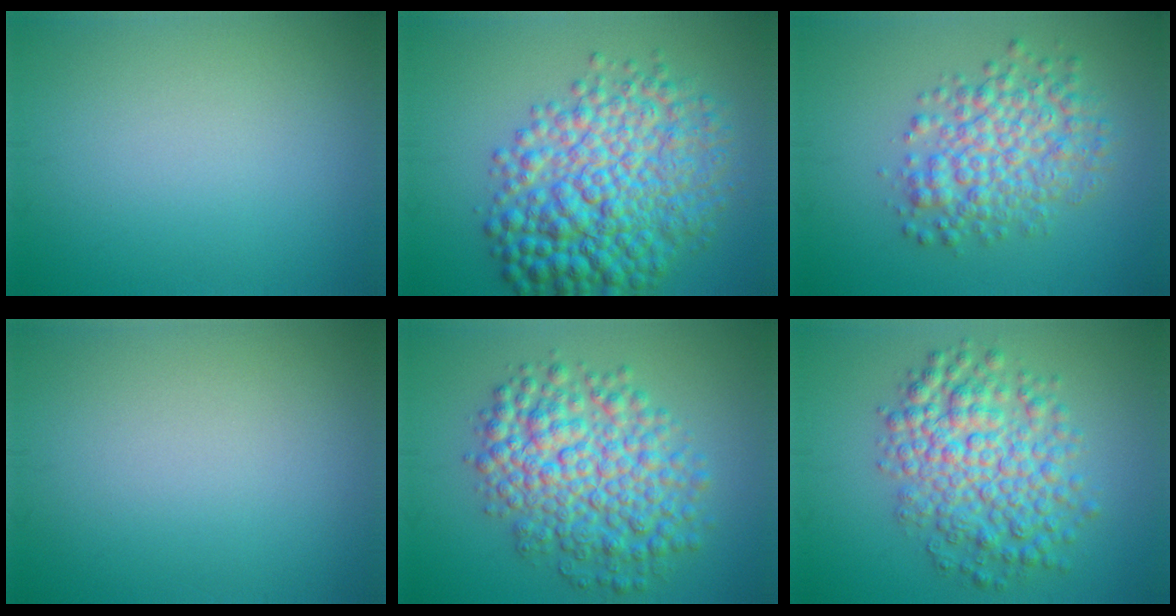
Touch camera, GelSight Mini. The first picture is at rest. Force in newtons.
{"total": 10.1, "press": 10.1, "slide": 0.1}
{"total": 5.7, "press": 5.7, "slide": 0.1}
{"total": 0.0}
{"total": 8.0, "press": 8.0, "slide": 0.1}
{"total": 7.0, "press": 7.0, "slide": 0.2}